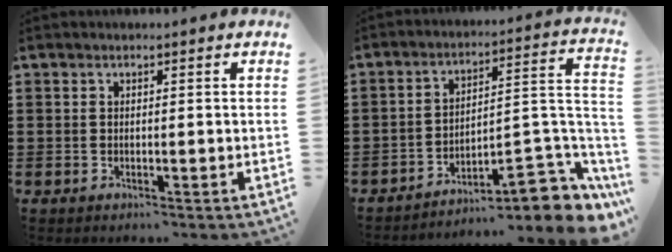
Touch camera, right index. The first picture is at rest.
{"total": 8.1, "force": [-5.5, 3.1, 5.0], "torque": [-0.057, -0.005, -0.104]}